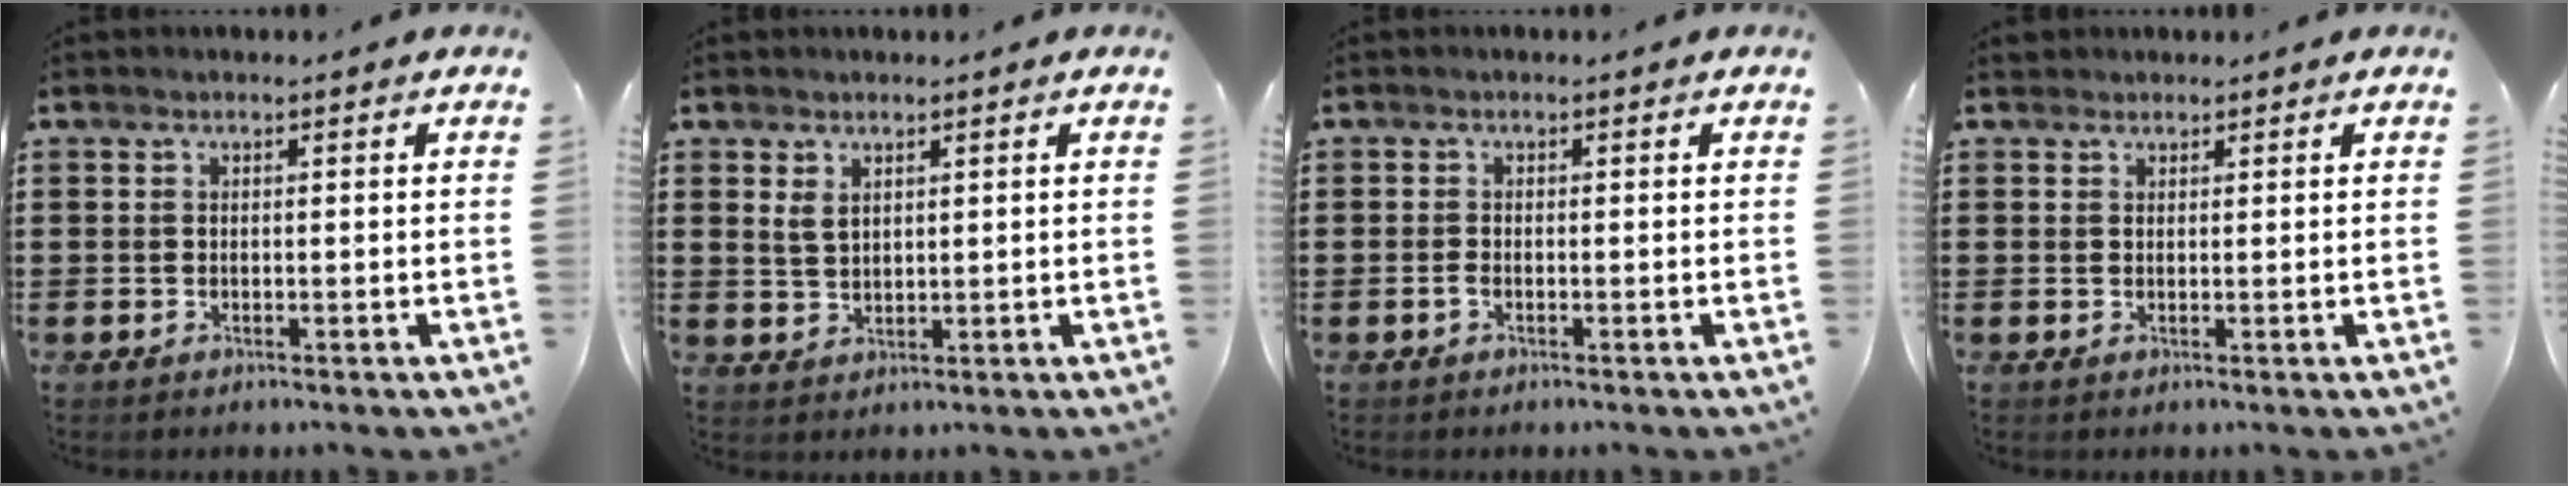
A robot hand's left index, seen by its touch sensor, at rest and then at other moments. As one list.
[{"total": 2.2, "force": [1.4, 1.2, 1.3], "torque": [-0.029, 0.003, 0.027]}, {"total": 0.9, "force": [-0.5, 0.4, 0.7], "torque": [-0.016, -0.003, -0.009]}, {"total": 1.0, "force": [0.9, 0.5, 0.0], "torque": [-0.003, 0.003, 0.018]}]